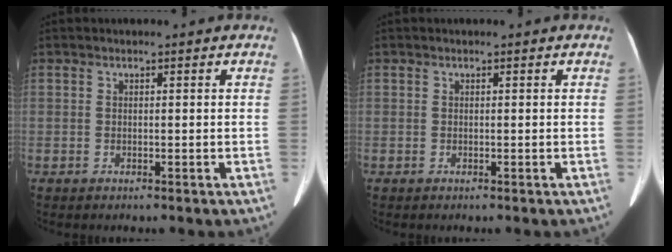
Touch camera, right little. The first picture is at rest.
{"total": 0.0}